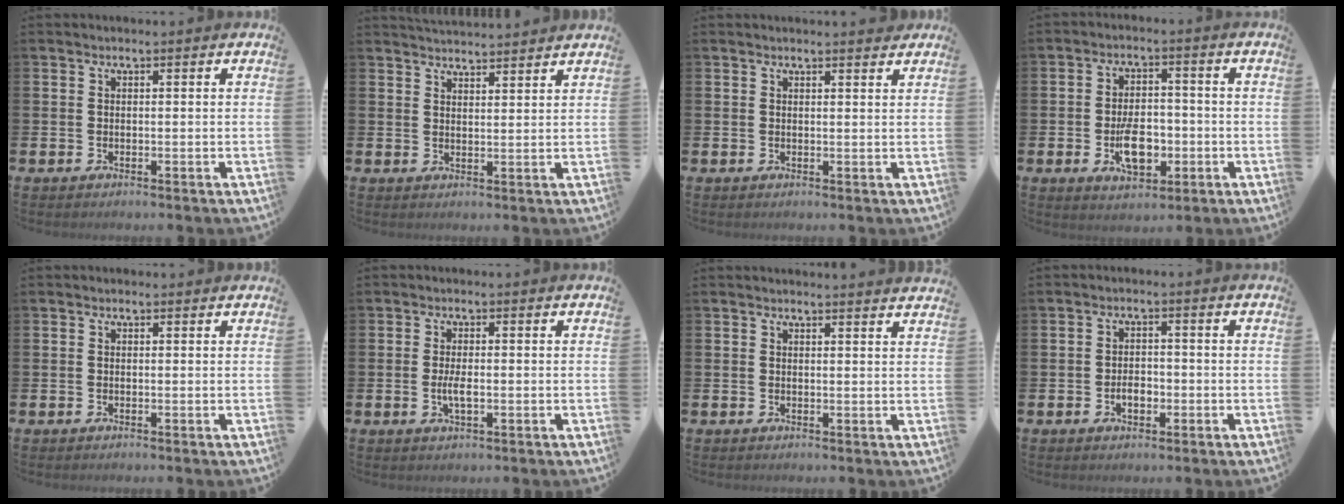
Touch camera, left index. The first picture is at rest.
{"total": 3.4, "force": [3.4, 0.1, 0.0], "torque": [-0.008, -0.020, 0.063]}
{"total": 1.3, "force": [1.3, 0.0, 0.1], "torque": [0.005, -0.006, 0.022]}
{"total": 6.4, "force": [-1.7, 3.5, 5.0], "torque": [-0.084, 0.007, -0.032]}
{"total": 0.0}
{"total": 2.6, "force": [-0.3, 0.9, 2.4], "torque": [-0.044, -0.001, -0.005]}
{"total": 1.5, "force": [1.5, -0.2, -0.1], "torque": [0.003, -0.012, 0.026]}
{"total": 2.7, "force": [-0.9, 1.7, 1.9], "torque": [-0.029, 0.000, -0.021]}